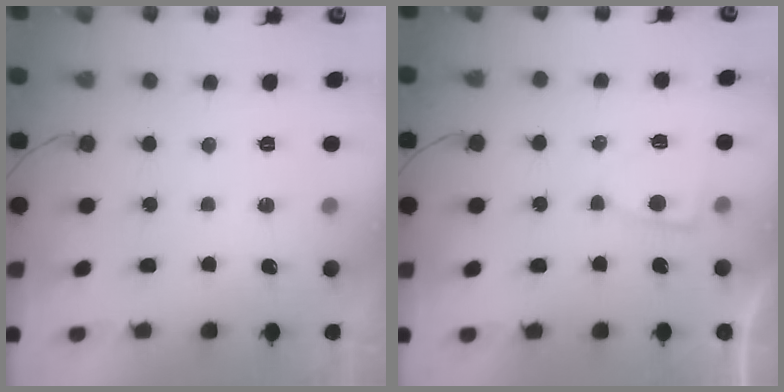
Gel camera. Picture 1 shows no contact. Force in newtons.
{"total": 3.2, "press": 3.2, "slide": 0.2}